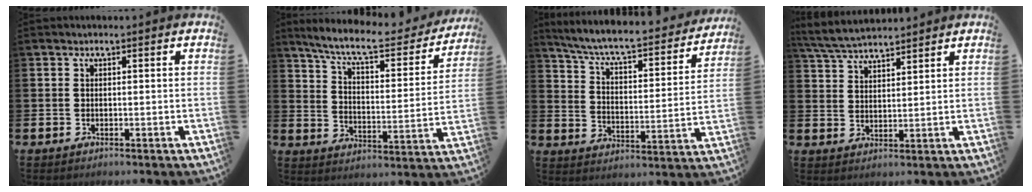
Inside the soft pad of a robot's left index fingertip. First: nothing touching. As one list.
[{"total": 9.0, "force": [8.0, 1.9, 3.9], "torque": [-0.097, -0.053, 0.131]}, {"total": 7.1, "force": [6.4, 1.1, 3.0], "torque": [-0.090, -0.048, 0.104]}, {"total": 4.9, "force": [4.8, 0.7, 1.0], "torque": [-0.039, -0.020, 0.087]}]